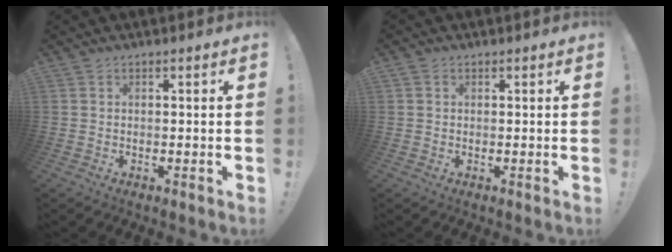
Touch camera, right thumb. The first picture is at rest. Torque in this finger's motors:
{"motor_torque": [-0.03, 0.02, -0.26, 0.17, 0.09]}